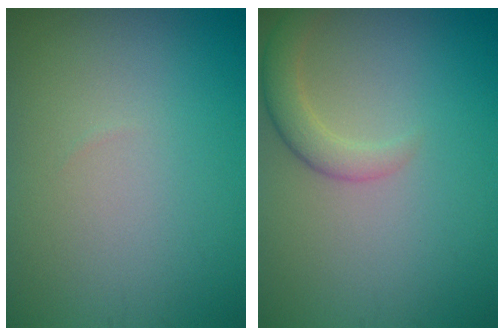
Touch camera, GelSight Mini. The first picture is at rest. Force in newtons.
{"total": 2.7, "press": 2.7, "slide": 0.2}